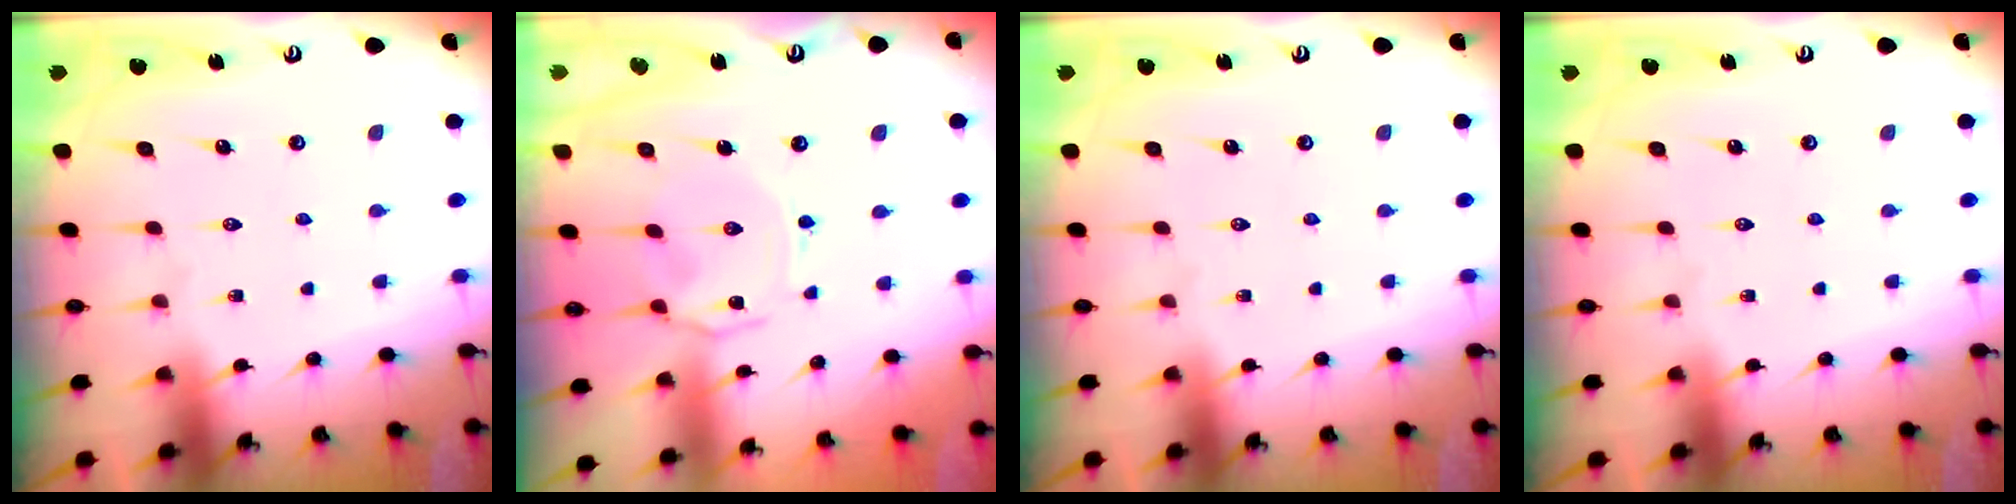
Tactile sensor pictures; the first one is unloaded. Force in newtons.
{"total": 2.1, "press": 2.0, "slide": 0.7}
{"total": 0.0}
{"total": 0.0}